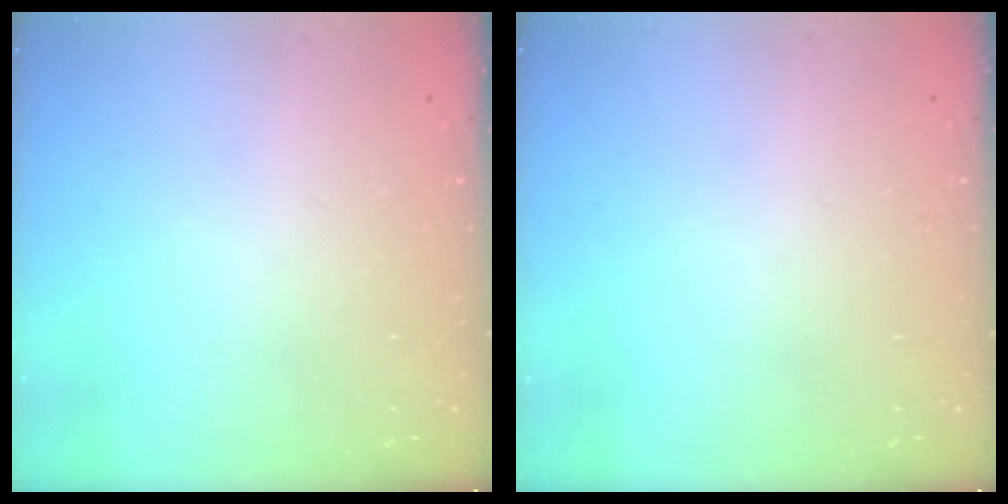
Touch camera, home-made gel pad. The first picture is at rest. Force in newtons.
{"total": 0.0}